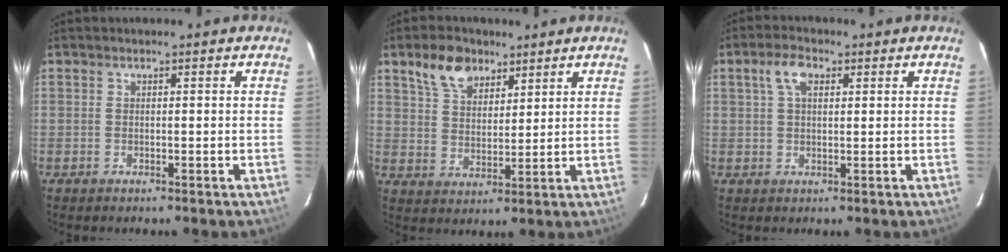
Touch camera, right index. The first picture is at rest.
{"total": 8.6, "force": [5.5, 4.9, 4.4], "torque": [-0.084, 0.022, 0.105]}
{"total": 4.4, "force": [1.7, 2.4, 3.3], "torque": [-0.063, 0.014, 0.032]}